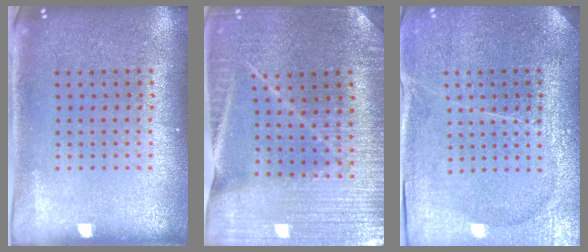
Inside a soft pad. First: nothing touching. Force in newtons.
{"total": 3.1, "press": 3.1, "slide": 0.3}
{"total": 3.8, "press": 3.4, "slide": 1.6}